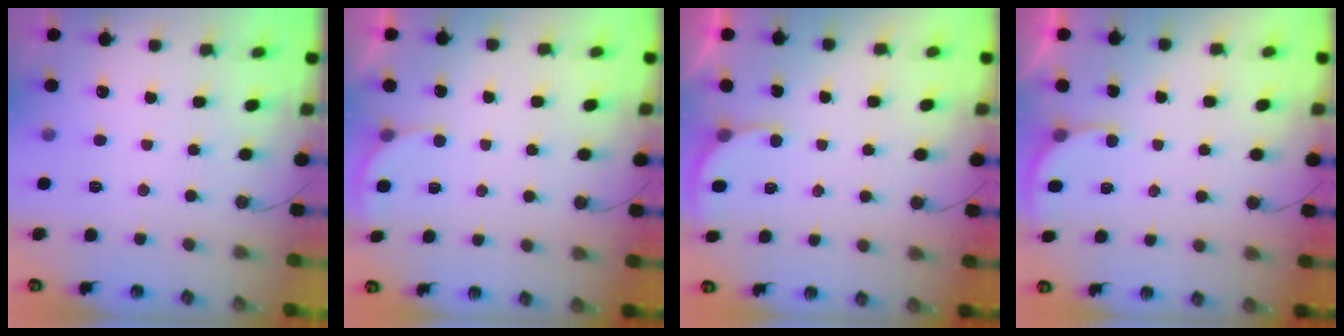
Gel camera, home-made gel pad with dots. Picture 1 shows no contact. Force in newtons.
{"total": 2.5, "press": 2.5, "slide": 0.2}
{"total": 2.9, "press": 2.9, "slide": 0.3}
{"total": 2.9, "press": 2.9, "slide": 0.3}